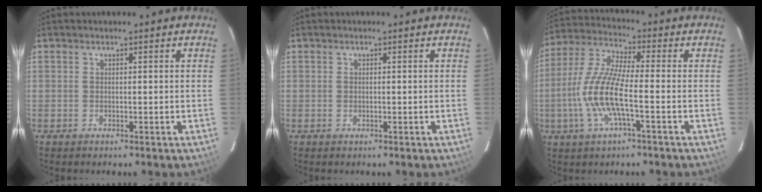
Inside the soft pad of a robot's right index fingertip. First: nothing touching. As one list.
[{"total": 0.0}, {"total": 11.6, "force": [-3.0, 2.0, 11.1], "torque": [-0.241, 0.000, -0.062]}]